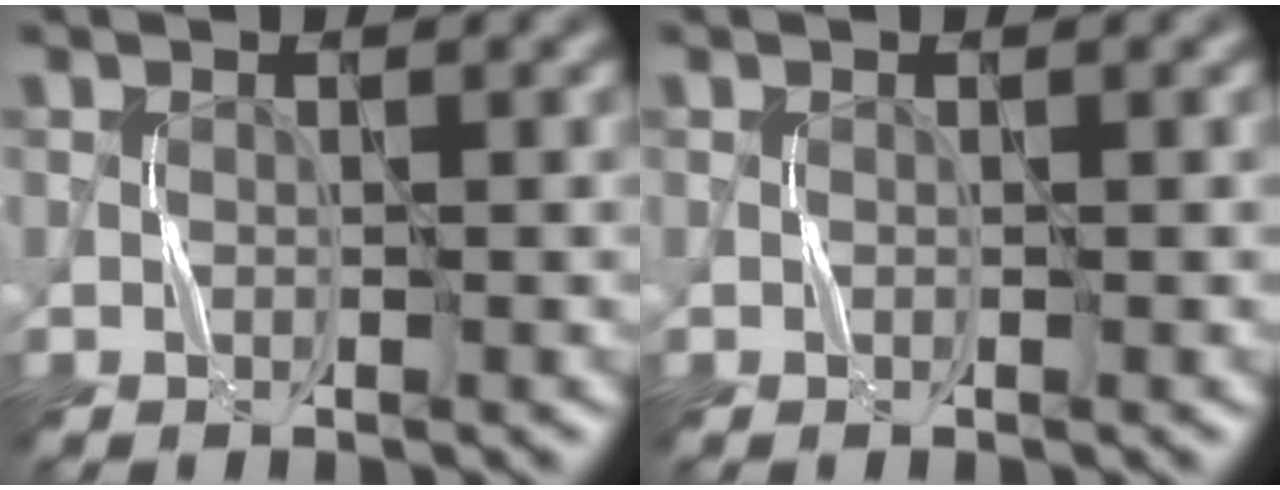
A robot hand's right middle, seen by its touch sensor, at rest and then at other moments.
{"total": 0.0}